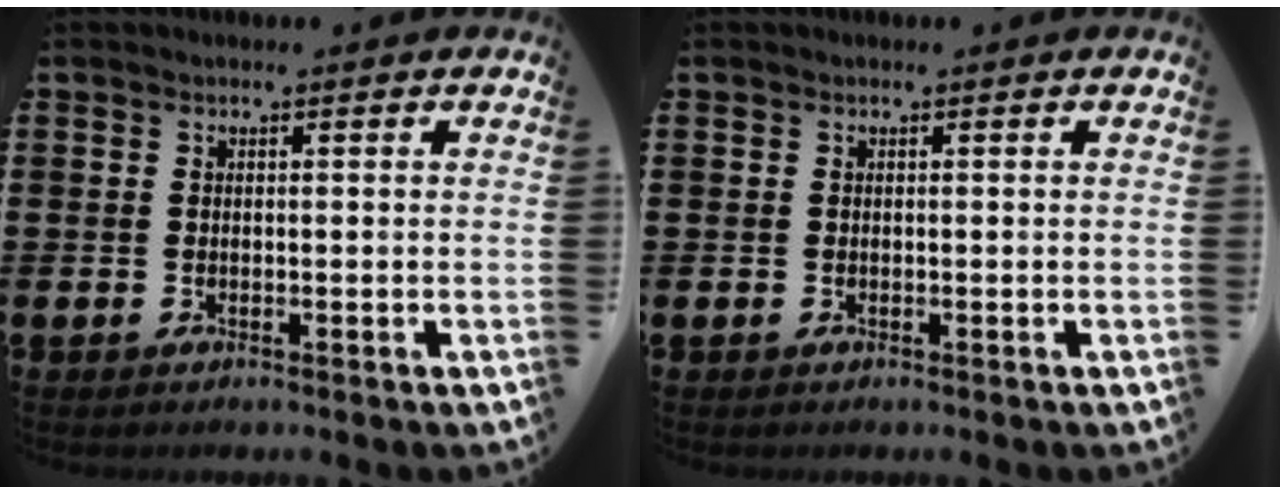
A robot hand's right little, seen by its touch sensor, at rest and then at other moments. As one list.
[{"total": 0.0}]